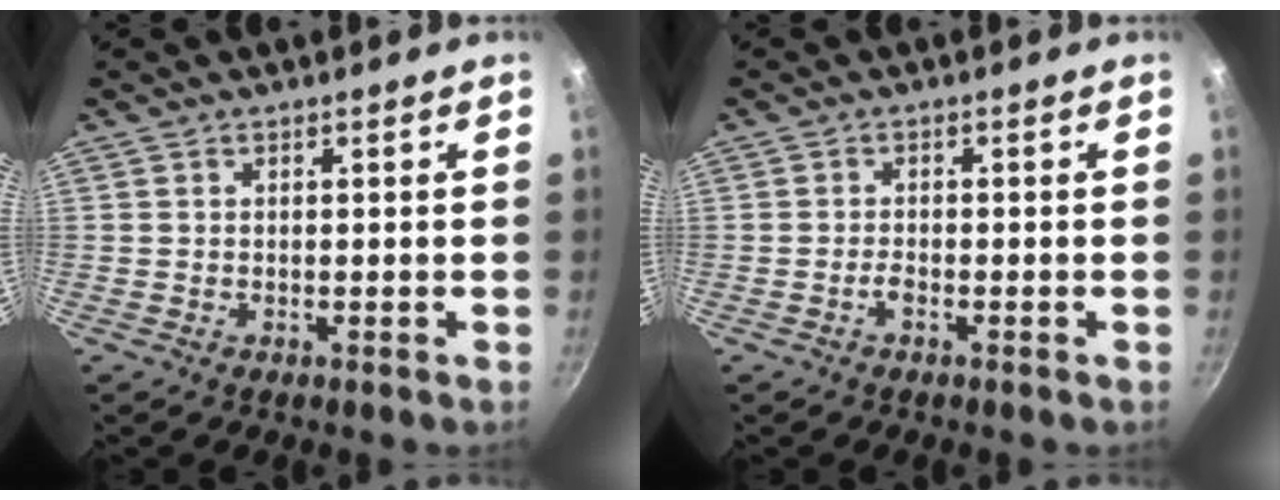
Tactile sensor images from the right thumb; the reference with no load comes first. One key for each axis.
{"total": 1.3, "fx": -0.8, "fy": 0.4, "fz": 0.9, "tx": -0.018, "ty": 0.010, "tz": -0.018}